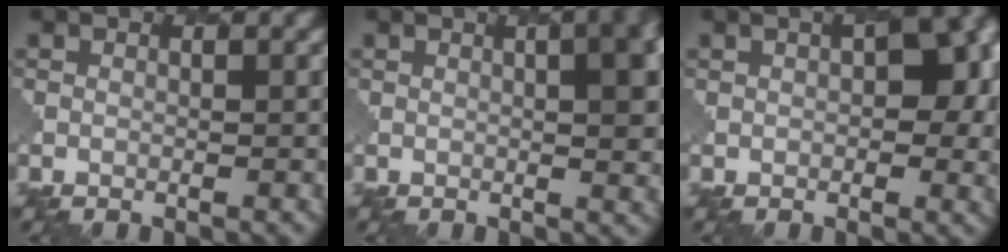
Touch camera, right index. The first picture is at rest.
{"total": 9.8, "force": [1.8, 4.8, 8.4], "torque": [-0.001, 0.046, -0.014]}
{"total": 5.8, "force": [0.6, 2.9, 5.0], "torque": [-0.055, 0.002, 0.002]}